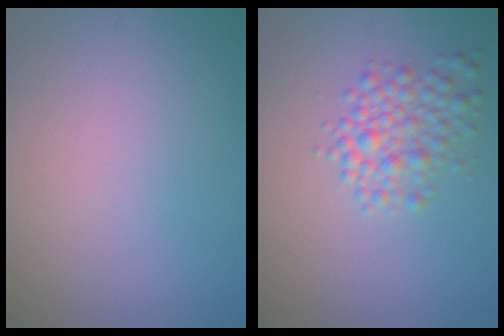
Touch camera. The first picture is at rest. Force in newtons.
{"total": 3.1, "press": 3.1, "slide": 0.1}